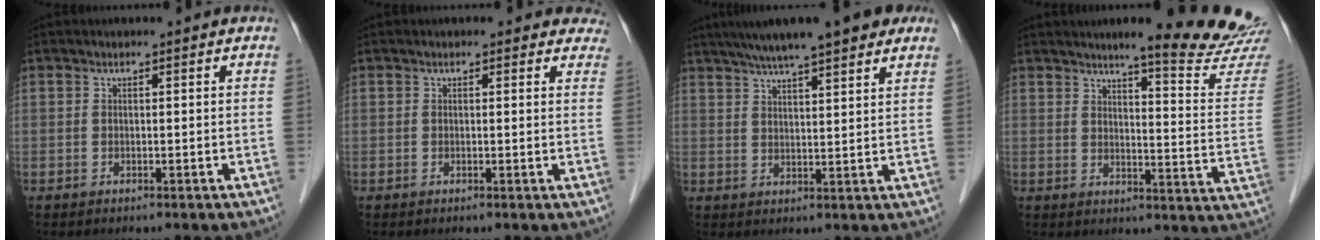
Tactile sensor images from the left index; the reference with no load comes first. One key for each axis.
{"total": 3.4, "fx": 2.9, "fy": 1.6, "fz": 0.7, "tx": 0.017, "ty": -0.007, "tz": 0.008}
{"total": 14.8, "fx": 11.4, "fy": 2.0, "fz": 9.2, "tx": -0.147, "ty": 0.037, "tz": 0.158}
{"total": 15.6, "fx": 14.0, "fy": -1.0, "fz": 6.8, "tx": -0.085, "ty": -0.090, "tz": 0.159}